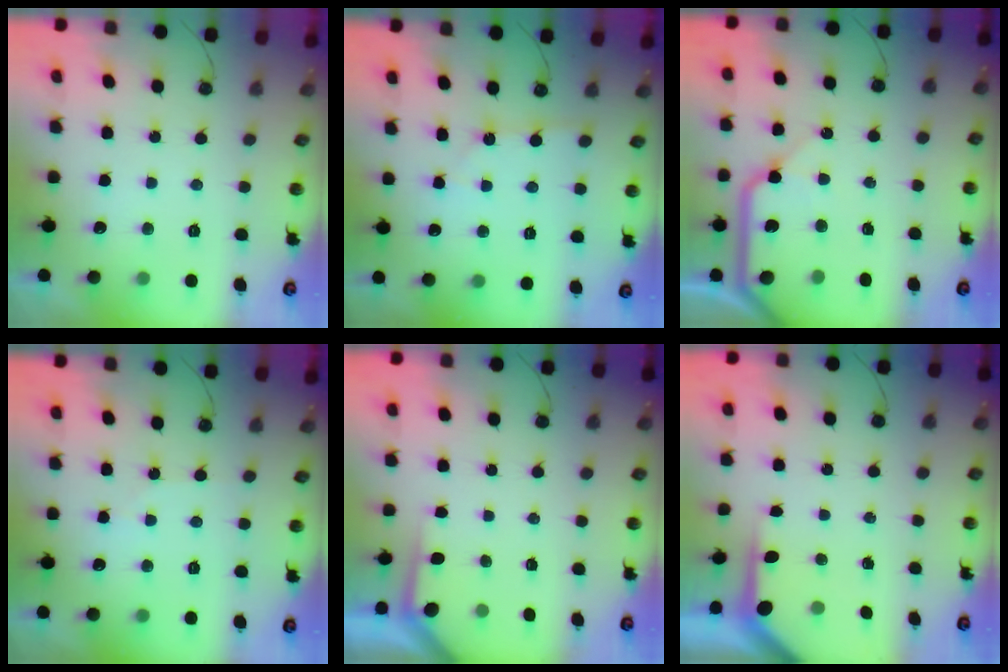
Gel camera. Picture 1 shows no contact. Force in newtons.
{"total": 4.2, "press": 4.2, "slide": 0.5}
{"total": 12.4, "press": 12.4, "slide": 1.0}
{"total": 3.5, "press": 3.5, "slide": 0.6}
{"total": 1.9, "press": 1.9, "slide": 0.2}
{"total": 3.7, "press": 3.7, "slide": 0.2}